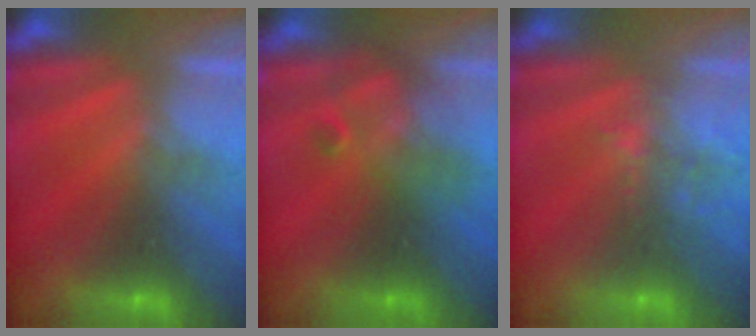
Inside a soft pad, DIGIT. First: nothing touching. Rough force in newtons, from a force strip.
{"total": 2.6}
{"total": 1.6}